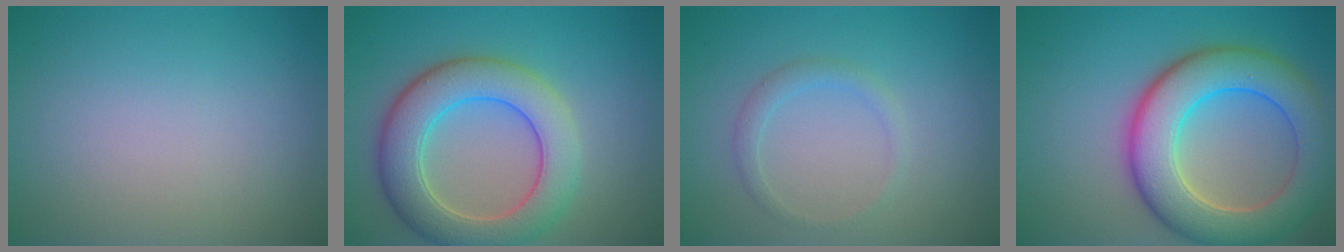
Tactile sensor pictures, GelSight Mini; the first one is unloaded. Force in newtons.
{"total": 7.2, "press": 7.2, "slide": 0.6}
{"total": 1.4, "press": 1.4, "slide": 0.1}
{"total": 8.9, "press": 8.9, "slide": 0.6}